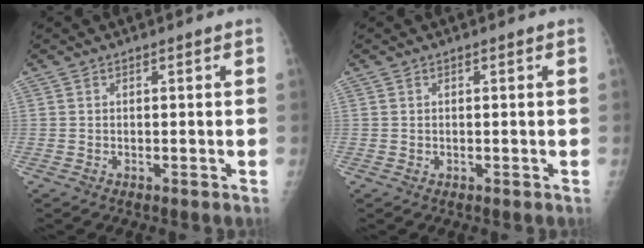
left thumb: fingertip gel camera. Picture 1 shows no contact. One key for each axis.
{"total": 0.0}